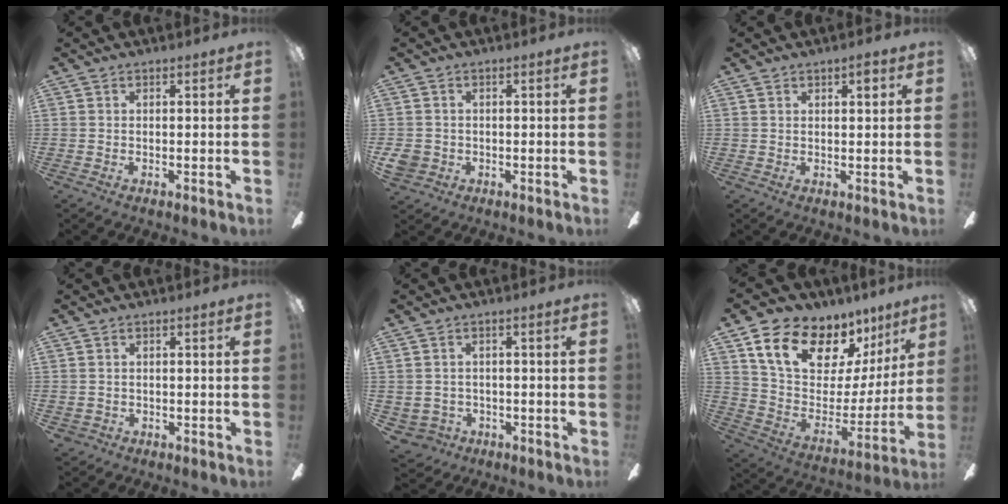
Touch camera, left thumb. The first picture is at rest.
{"total": 3.8, "force": [-0.7, 3.6, 1.2], "torque": [-0.036, 0.006, -0.013]}
{"total": 2.3, "force": [1.4, 0.8, 1.6], "torque": [-0.018, -0.004, 0.021]}
{"total": 1.0, "force": [0.0, 1.0, 0.2], "torque": [-0.006, 0.003, -0.004]}
{"total": 2.8, "force": [-0.8, 2.7, 0.4], "torque": [-0.028, 0.000, -0.018]}
{"total": 18.6, "force": [13.1, 9.8, 9.0], "torque": [-0.161, -0.087, 0.238]}